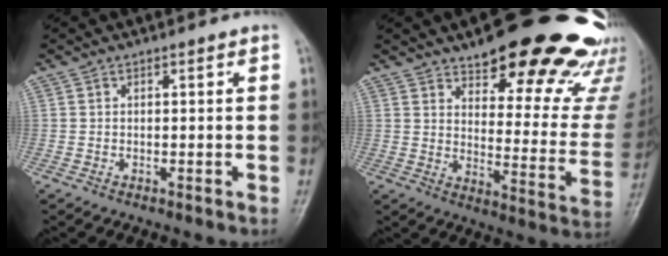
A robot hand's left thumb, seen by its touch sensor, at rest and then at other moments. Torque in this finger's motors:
{"motor_torque": [0.45, 0.24, 1.33, -1.39, 0.05]}